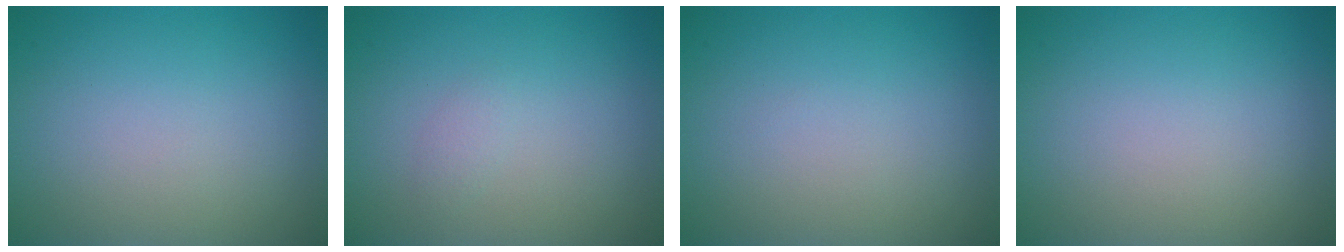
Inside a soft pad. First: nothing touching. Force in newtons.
{"total": 0.7, "press": 0.7, "slide": 0.0}
{"total": 0.0}
{"total": 0.0}